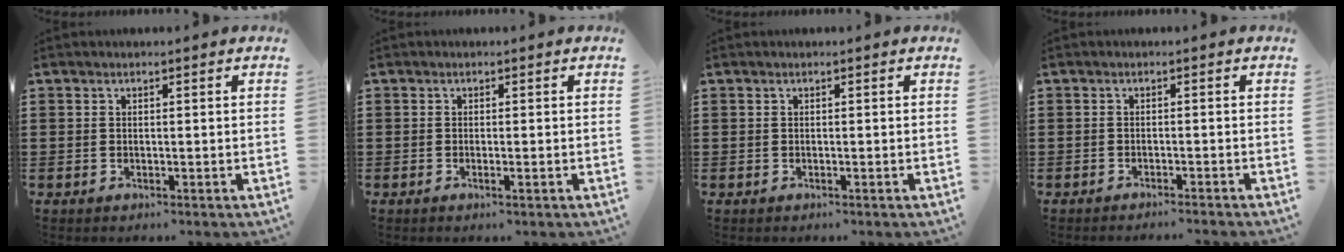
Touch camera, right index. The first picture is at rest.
{"total": 0.9, "force": [-0.3, -0.2, 0.8], "torque": [-0.015, -0.008, -0.004]}
{"total": 0.0}
{"total": 1.2, "force": [-1.1, -0.3, 0.3], "torque": [-0.007, 0.000, -0.022]}